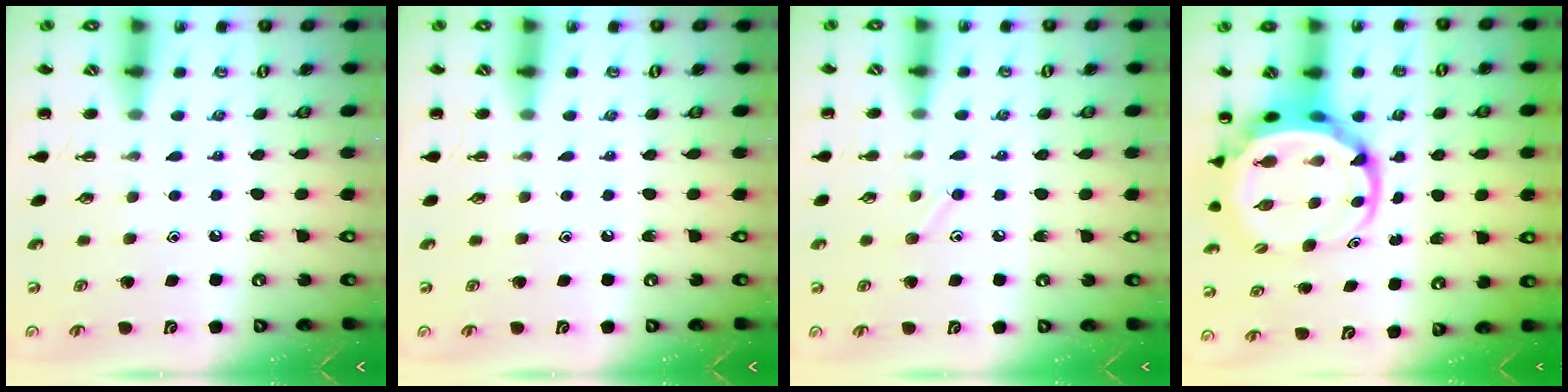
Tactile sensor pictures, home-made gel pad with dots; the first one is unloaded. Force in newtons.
{"total": 0.0}
{"total": 6.6, "press": 6.4, "slide": 1.8}
{"total": 7.2, "press": 7.0, "slide": 1.8}